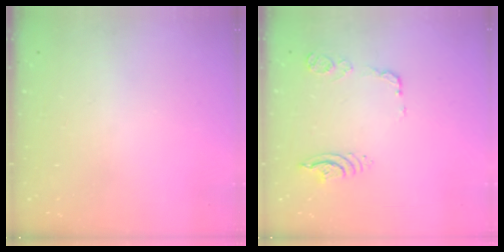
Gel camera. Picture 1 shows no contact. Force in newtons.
{"total": 10.8, "press": 10.7, "slide": 1.4}